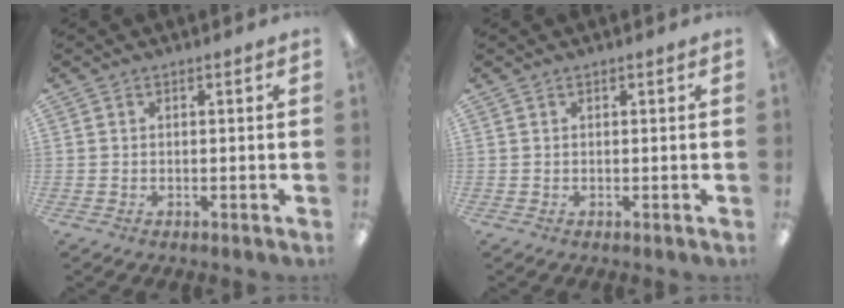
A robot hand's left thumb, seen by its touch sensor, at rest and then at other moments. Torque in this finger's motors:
{"motor_torque": [-0.06, 0.06, 0.02, -0.03, 0.00]}